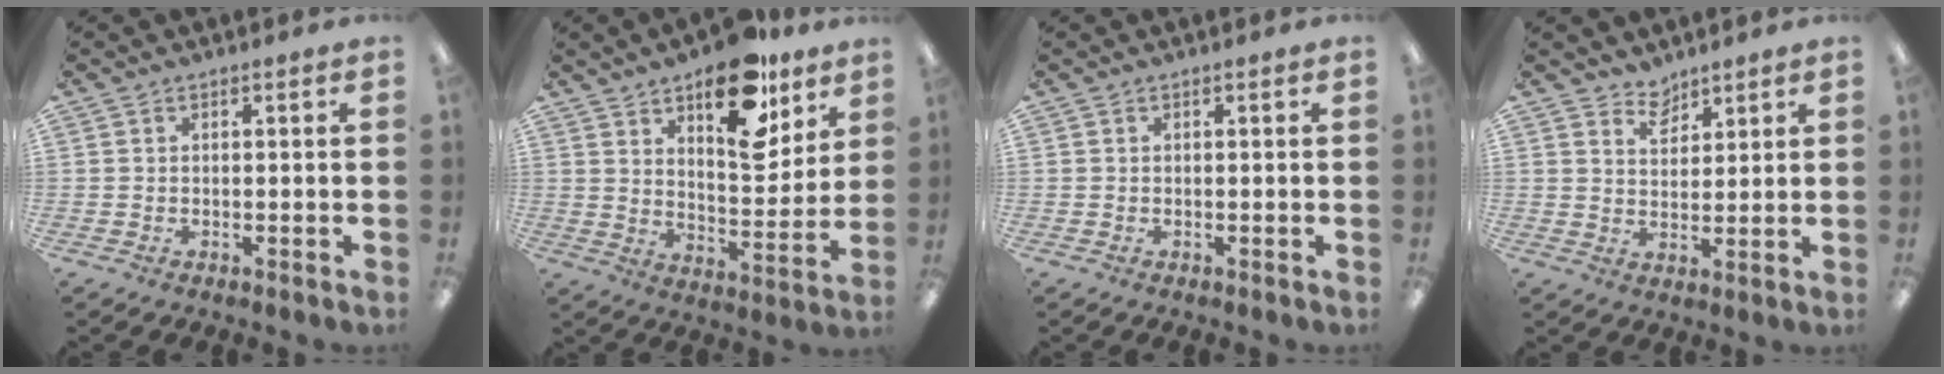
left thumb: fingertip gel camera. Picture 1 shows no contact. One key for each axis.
{"total": 17.9, "fx": 12.0, "fy": 7.8, "fz": 10.8, "tx": -0.142, "ty": -0.066, "tz": 0.199}
{"total": 0.0}
{"total": 4.7, "fx": 4.2, "fy": 2.2, "fz": 0.5, "tx": -0.006, "ty": -0.027, "tz": 0.077}